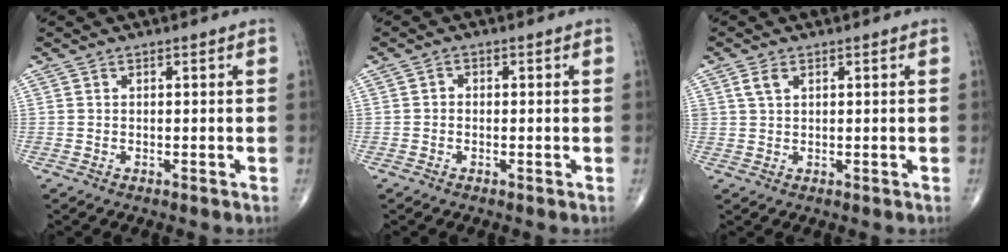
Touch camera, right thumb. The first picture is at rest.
{"total": 1.1, "force": [-0.1, 0.9, 0.5], "torque": [0.002, 0.005, -0.006]}
{"total": 2.4, "force": [1.2, 1.4, 1.6], "torque": [-0.030, 0.002, 0.028]}